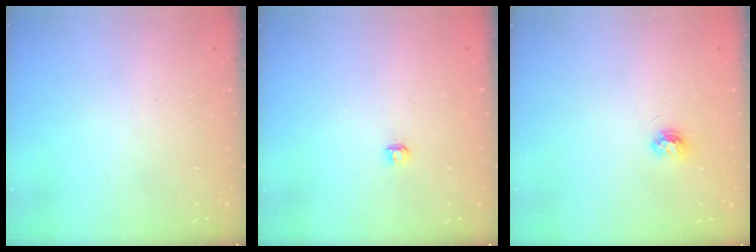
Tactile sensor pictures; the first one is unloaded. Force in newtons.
{"total": 2.9, "press": 2.9, "slide": 0.3}
{"total": 3.9, "press": 3.8, "slide": 0.5}